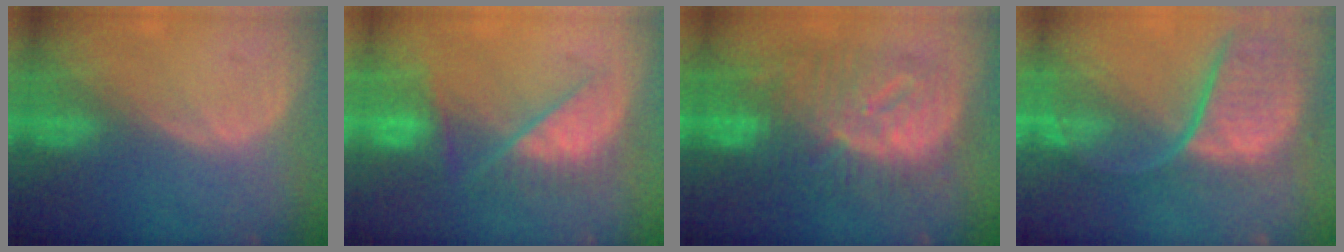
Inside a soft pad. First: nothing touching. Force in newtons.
{"total": 7.3, "press": 7.3, "slide": 0.6}
{"total": 12.5, "press": 12.4, "slide": 1.1}
{"total": 11.9, "press": 9.8, "slide": 6.7}